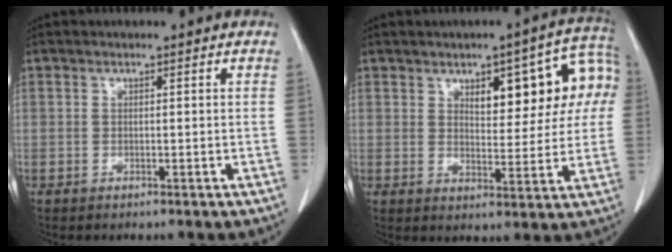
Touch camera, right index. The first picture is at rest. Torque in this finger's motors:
{"motor_torque": [1.06, 0.86, 0.43, 0.06]}